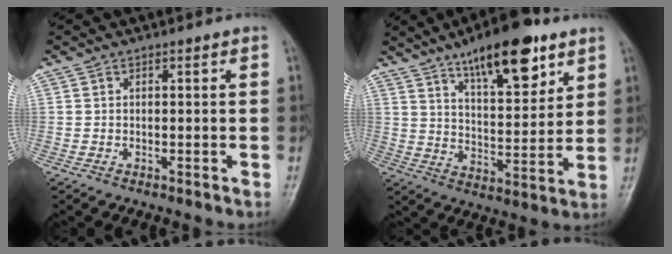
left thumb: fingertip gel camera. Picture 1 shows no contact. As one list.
[{"total": 16.2, "force": [10.0, 5.8, 11.4], "torque": [-0.143, -0.050, 0.161]}]